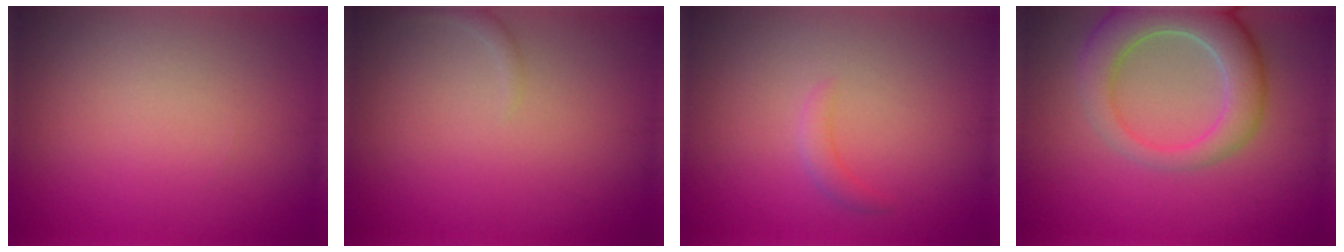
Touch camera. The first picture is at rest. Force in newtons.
{"total": 0.8, "press": 0.8, "slide": 0.1}
{"total": 1.2, "press": 1.2, "slide": 0.1}
{"total": 6.6, "press": 6.5, "slide": 0.8}